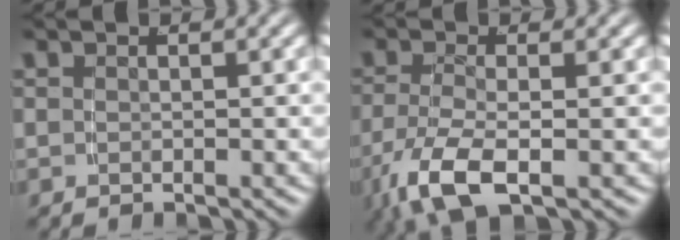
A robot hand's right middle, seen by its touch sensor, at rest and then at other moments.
{"total": 5.4, "force": [-2.6, 2.2, 4.2], "torque": [-0.102, -0.027, -0.029]}